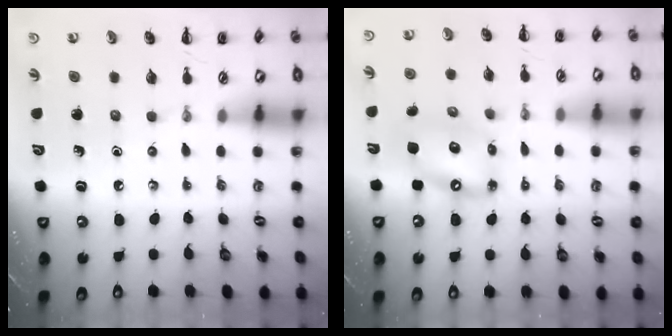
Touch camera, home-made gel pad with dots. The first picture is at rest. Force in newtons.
{"total": 13.5, "press": 13.1, "slide": 3.4}